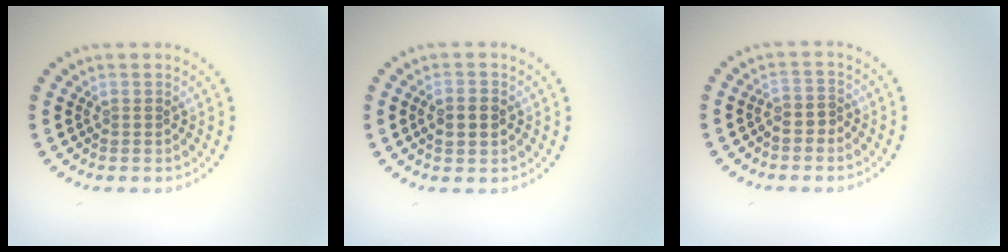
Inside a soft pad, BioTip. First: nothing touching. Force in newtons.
{"total": 2.4, "press": 2.4, "slide": 0.0}
{"total": 1.3, "press": 1.1, "slide": 0.7}